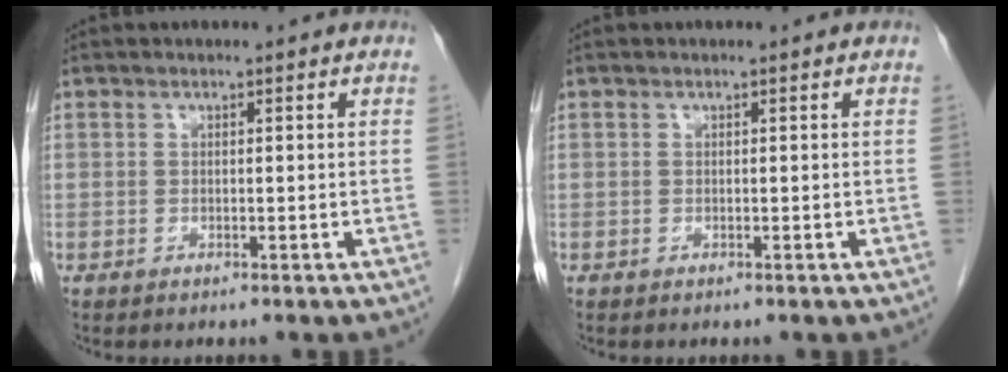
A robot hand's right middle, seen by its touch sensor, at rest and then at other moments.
{"total": 0.0}